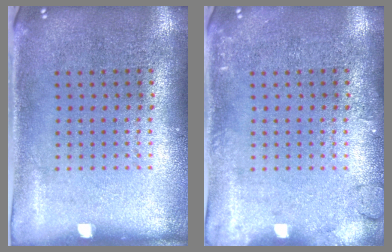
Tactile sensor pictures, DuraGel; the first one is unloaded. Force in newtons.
{"total": 1.7, "press": 1.7, "slide": 0.3}